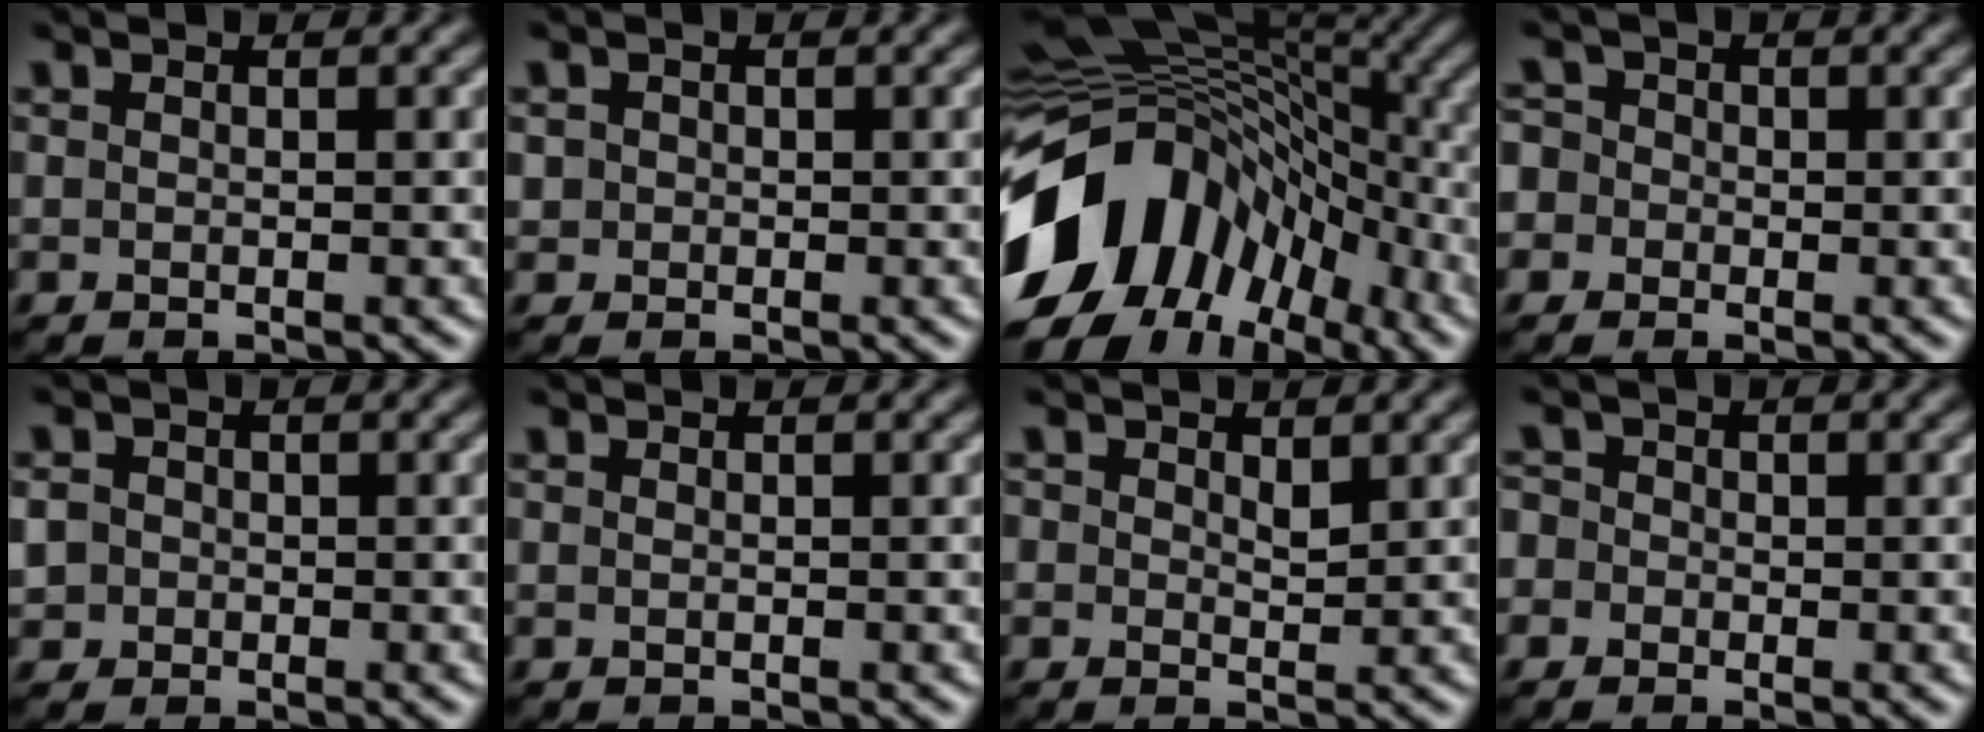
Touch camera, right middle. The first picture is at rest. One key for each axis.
{"total": 1.0, "fx": 0.0, "fy": 1.0, "fz": 0.1, "tx": 0.007, "ty": -0.003, "tz": -0.001}
{"total": 15.4, "fx": -5.5, "fy": 10.8, "fz": 9.6, "tx": -0.187, "ty": 0.003, "tz": -0.102}
{"total": 4.1, "fx": -0.9, "fy": 3.9, "fz": 1.1, "tx": -0.007, "ty": 0.024, "tz": -0.053}
{"total": 2.7, "fx": -0.4, "fy": 2.6, "fz": 0.8, "tx": -0.013, "ty": 0.012, "tz": -0.019}
{"total": 0.0}
{"total": 1.4, "fx": 0.4, "fy": 0.9, "fz": 0.9, "tx": -0.013, "ty": 0.000, "tz": 0.006}
{"total": 2.5, "fx": -0.3, "fy": 2.3, "fz": 0.7, "tx": 0.008, "ty": 0.020, "tz": -0.036}